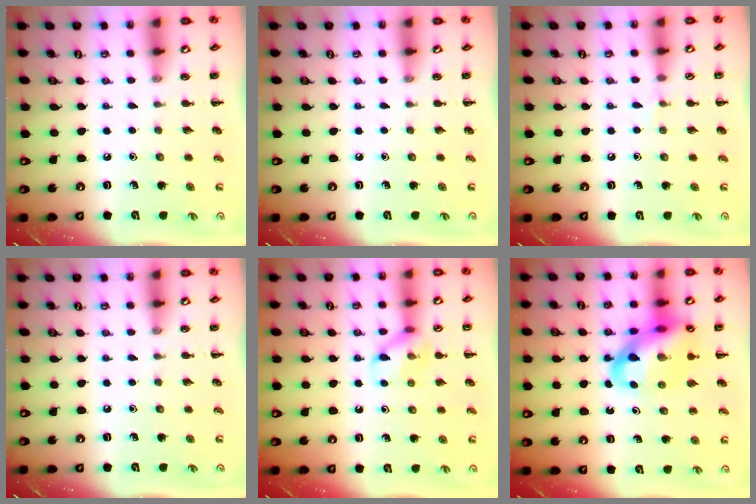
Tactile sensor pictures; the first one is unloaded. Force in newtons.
{"total": 0.0}
{"total": 3.4, "press": 3.2, "slide": 1.3}
{"total": 0.0}
{"total": 9.9, "press": 9.9, "slide": 0.9}
{"total": 17.7, "press": 17.3, "slide": 3.7}